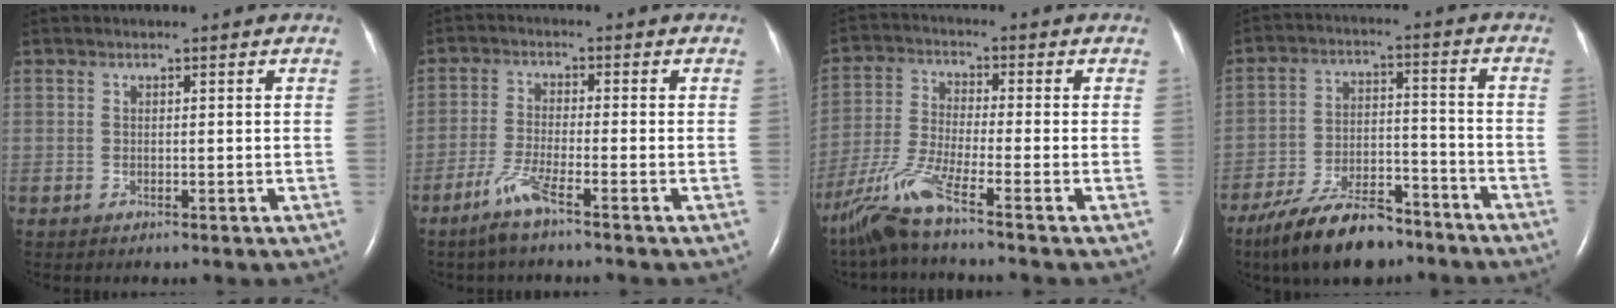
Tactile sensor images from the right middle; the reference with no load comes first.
{"total": 4.8, "force": [-3.3, -0.2, 3.4], "torque": [-0.078, -0.010, -0.072]}
{"total": 8.5, "force": [-6.2, -1.0, 5.7], "torque": [-0.130, -0.034, -0.126]}
{"total": 13.4, "force": [-10.6, 4.2, 7.2], "torque": [-0.129, 0.001, -0.182]}